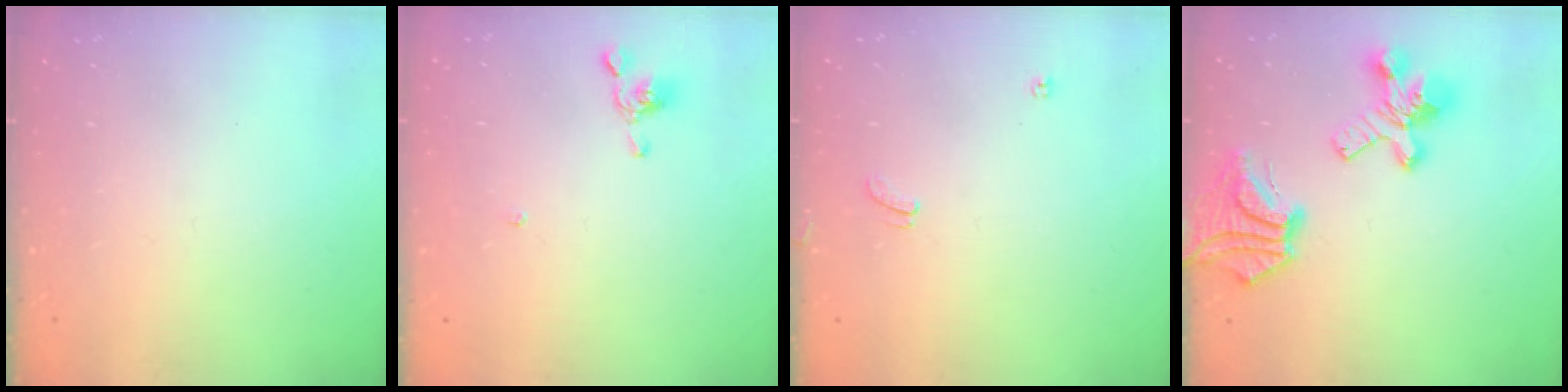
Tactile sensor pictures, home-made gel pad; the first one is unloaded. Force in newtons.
{"total": 2.0, "press": 2.0, "slide": 0.3}
{"total": 2.3, "press": 2.3, "slide": 0.4}
{"total": 9.4, "press": 8.9, "slide": 2.9}